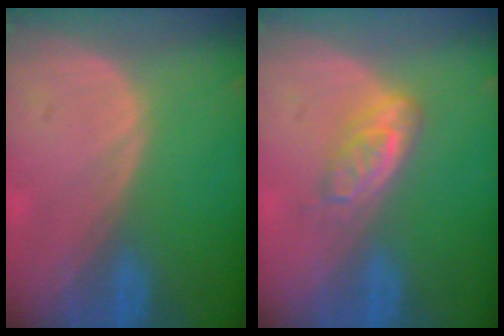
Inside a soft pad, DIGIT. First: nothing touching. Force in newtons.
{"total": 4.8, "press": 4.2, "slide": 2.4}